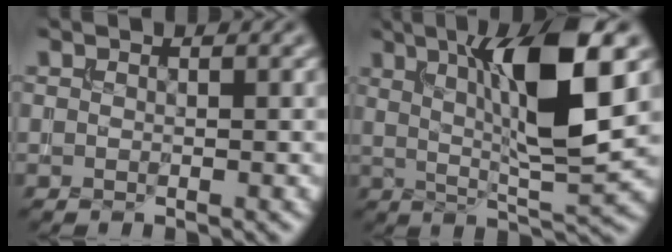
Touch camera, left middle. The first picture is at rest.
{"total": 9.9, "force": [2.9, 1.9, 9.2], "torque": [-0.146, -0.007, 0.054]}